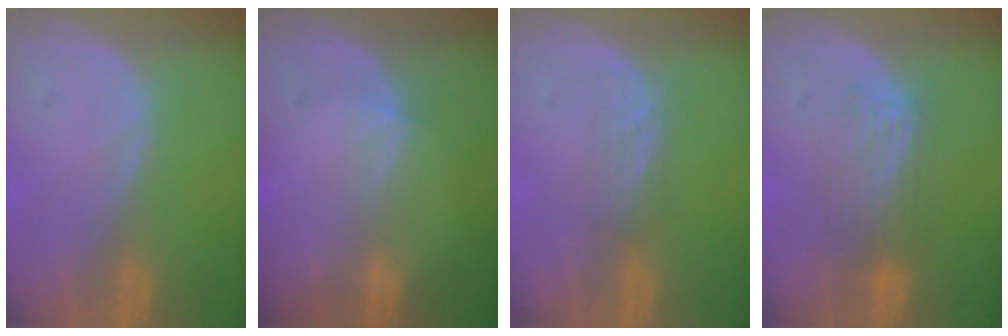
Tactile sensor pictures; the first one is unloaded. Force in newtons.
{"total": 1.7, "press": 1.3, "slide": 1.1}
{"total": 2.3, "press": 2.2, "slide": 0.3}
{"total": 4.7, "press": 4.7, "slide": 0.3}